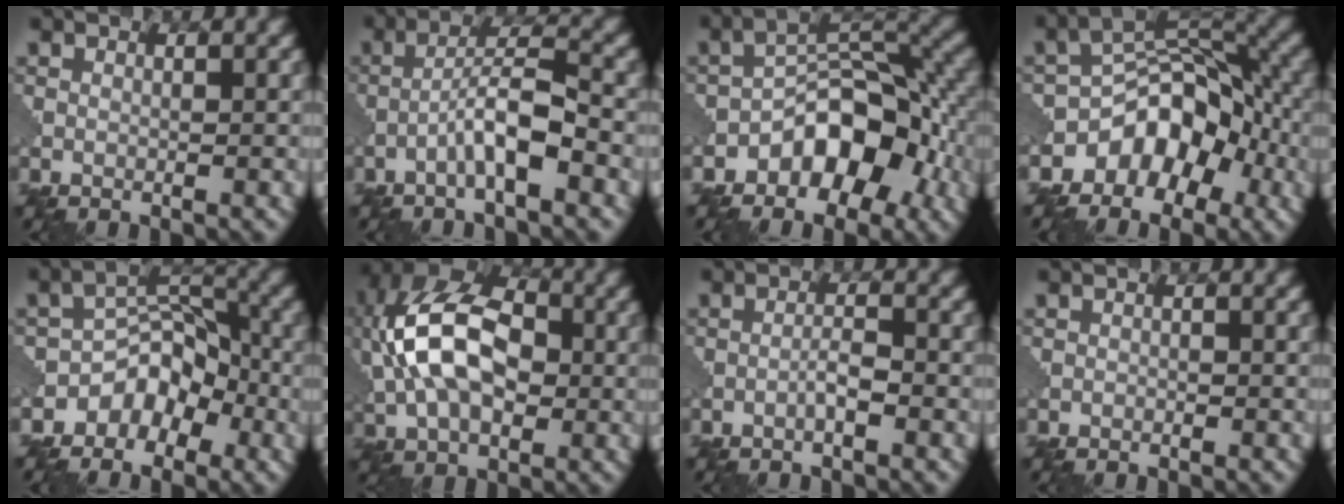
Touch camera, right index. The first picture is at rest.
{"total": 4.5, "force": [-2.1, 0.7, 3.9], "torque": [-0.069, 0.020, -0.045]}
{"total": 7.8, "force": [-3.5, 4.6, 5.2], "torque": [-0.053, 0.015, -0.070]}
{"total": 7.2, "force": [-3.6, 4.7, 4.0], "torque": [-0.043, 0.012, -0.070]}
{"total": 4.6, "force": [-2.6, 3.1, 2.1], "torque": [-0.011, 0.012, -0.052]}
{"total": 12.2, "force": [0.8, 7.7, 9.5], "torque": [-0.201, 0.026, -0.001]}
{"total": 1.6, "force": [-0.8, 0.2, 1.4], "torque": [-0.025, 0.006, -0.018]}
{"total": 0.0}